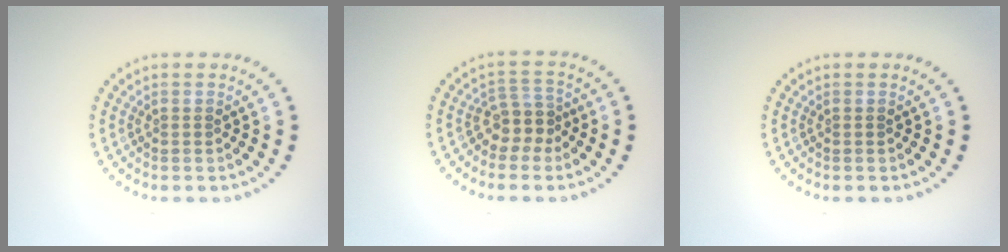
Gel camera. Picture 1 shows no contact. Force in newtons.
{"total": 2.6, "press": 2.0, "slide": 1.7}
{"total": 0.0}